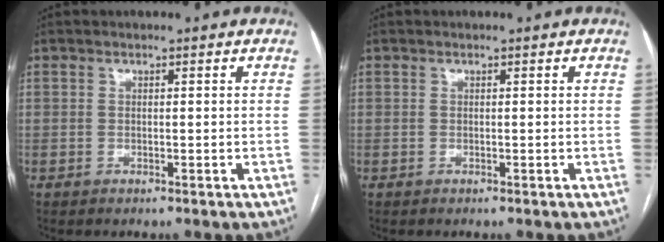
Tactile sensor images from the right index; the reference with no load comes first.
{"total": 0.0}